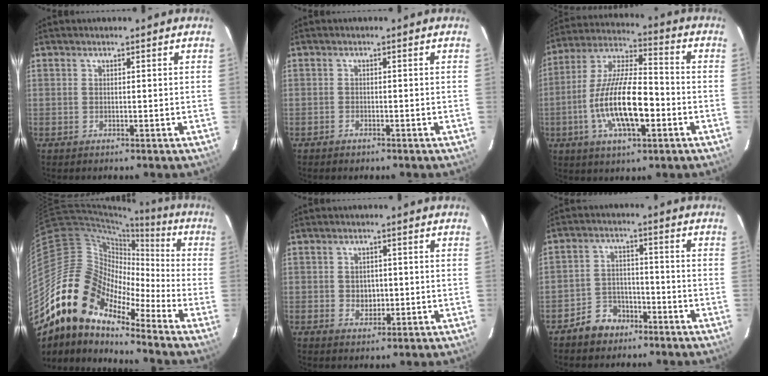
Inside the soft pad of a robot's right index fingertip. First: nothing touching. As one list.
[{"total": 1.2, "force": [-0.9, 0.7, 0.2], "torque": [-0.008, 0.003, -0.016]}, {"total": 16.5, "force": [-4.7, 5.5, 14.9], "torque": [-0.292, -0.004, -0.086]}, {"total": 15.3, "force": [-11.5, 7.2, 6.9], "torque": [-0.111, 0.009, -0.236]}, {"total": 3.5, "force": [-0.3, 3.0, 1.7], "torque": [-0.028, 0.002, 0.000]}, {"total": 6.5, "force": [-4.6, 4.4, 1.4], "torque": [-0.042, 0.021, -0.070]}]